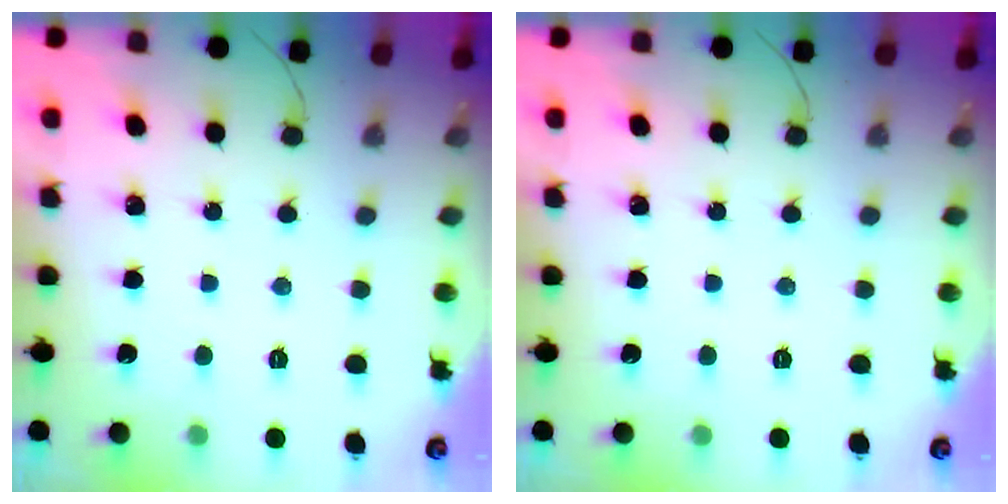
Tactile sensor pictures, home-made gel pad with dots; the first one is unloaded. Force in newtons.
{"total": 0.0}